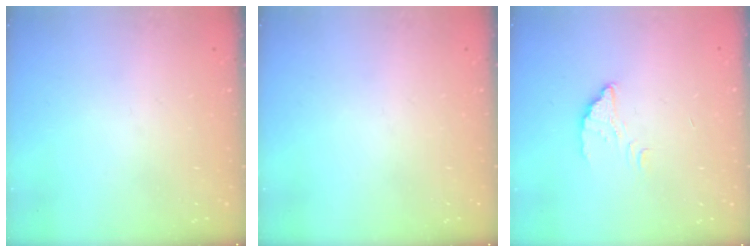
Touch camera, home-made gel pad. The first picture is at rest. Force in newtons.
{"total": 0.0}
{"total": 2.7, "press": 2.7, "slide": 0.1}